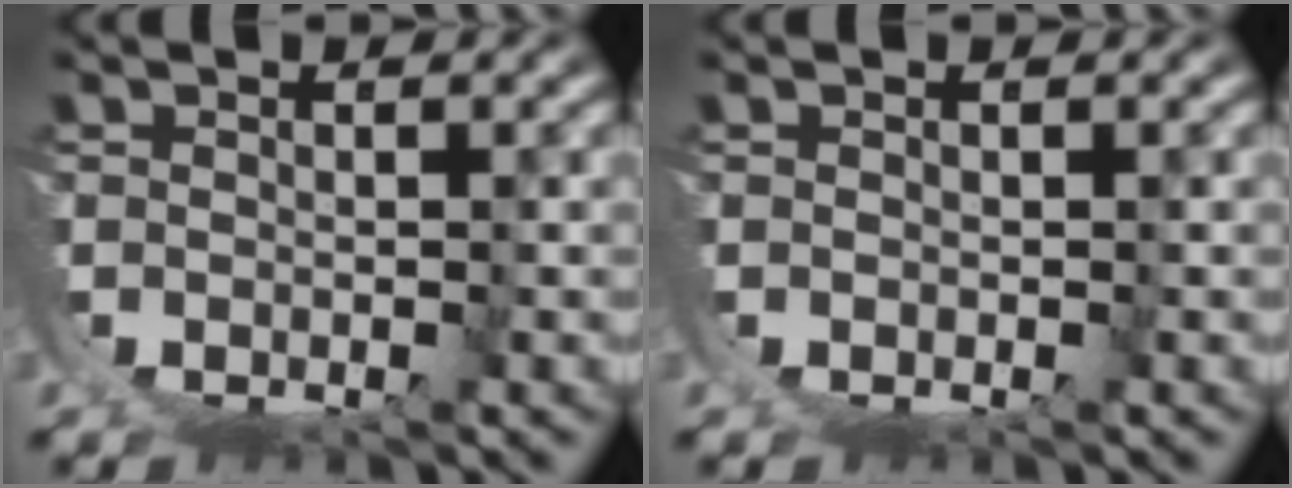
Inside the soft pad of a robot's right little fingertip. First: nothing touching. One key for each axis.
{"total": 0.0}